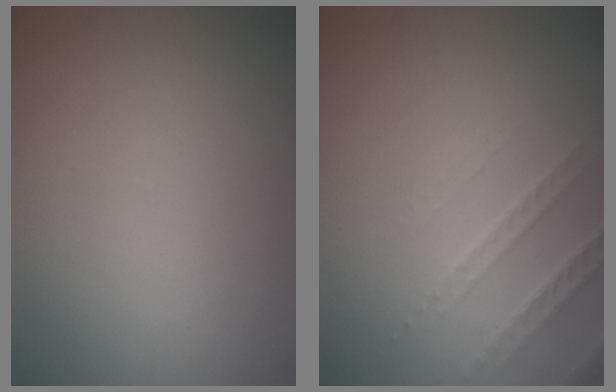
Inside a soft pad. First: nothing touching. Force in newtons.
{"total": 2.2, "press": 2.1, "slide": 0.7}